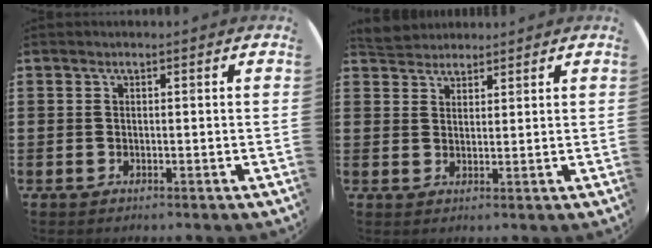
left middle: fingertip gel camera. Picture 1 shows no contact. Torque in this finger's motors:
{"motor_torque": [0.13, -0.14, 0.02, 0.00]}